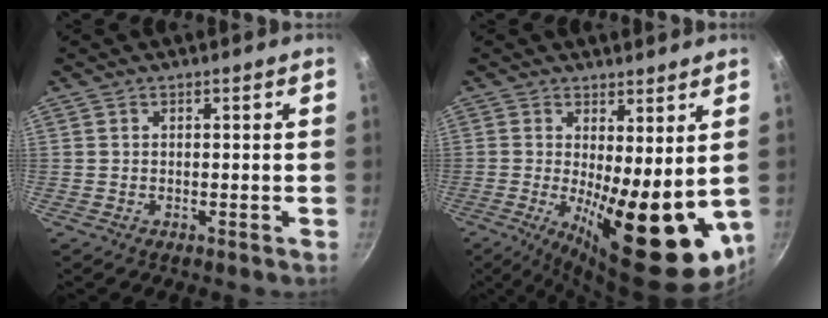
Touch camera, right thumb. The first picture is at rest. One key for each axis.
{"total": 18.1, "fx": -0.4, "fy": 6.6, "fz": 16.8, "tx": -0.213, "ty": -0.032, "tz": 0.009}